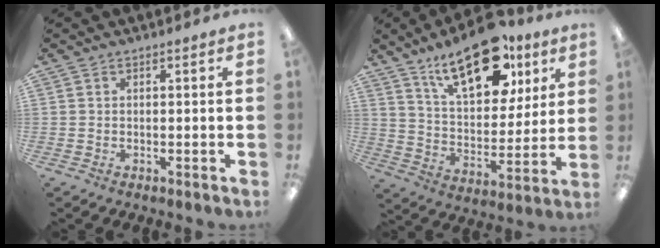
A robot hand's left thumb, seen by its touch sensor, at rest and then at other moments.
{"total": 21.7, "force": [13.4, 10.6, 13.5], "torque": [-0.198, -0.061, 0.227]}